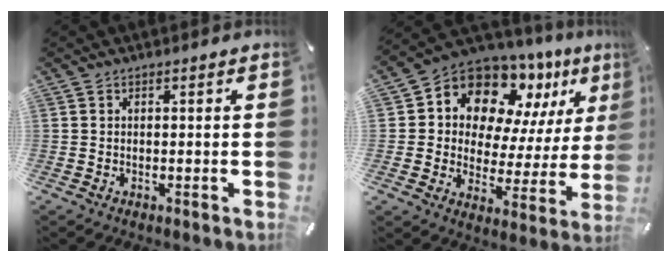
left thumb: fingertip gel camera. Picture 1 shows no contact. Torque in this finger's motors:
{"motor_torque": [2.07, 2.49, 1.51, -1.26, 0.20]}